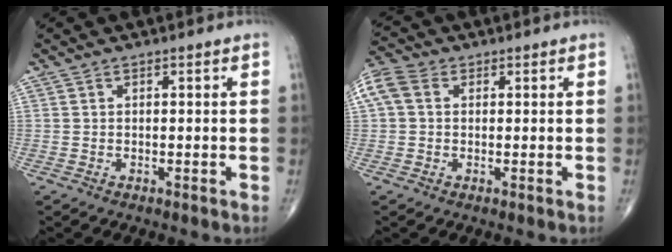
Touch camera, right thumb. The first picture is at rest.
{"total": 7.3, "force": [1.6, 5.6, 4.5], "torque": [-0.108, 0.027, 0.030]}